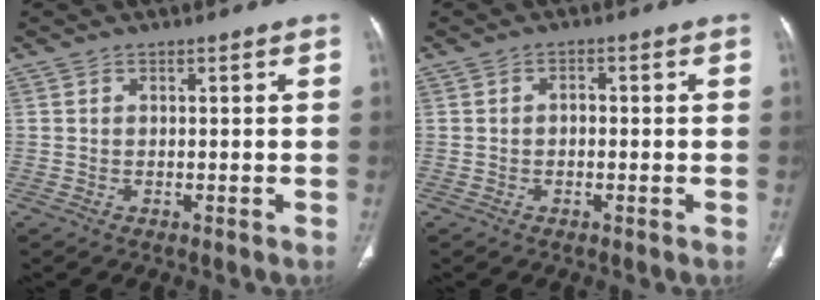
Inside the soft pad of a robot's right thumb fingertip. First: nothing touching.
{"total": 1.3, "force": [-0.2, 0.9, 0.9], "torque": [-0.007, 0.007, -0.006]}